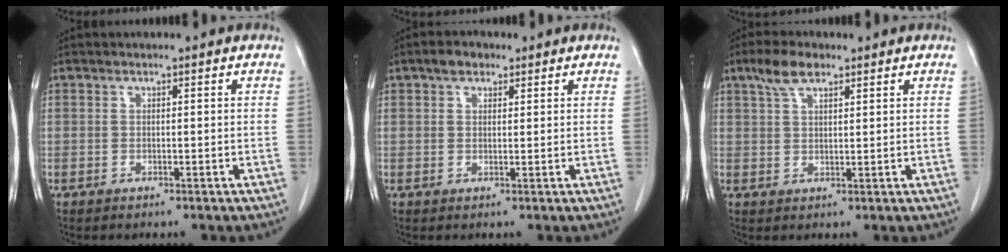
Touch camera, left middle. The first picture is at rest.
{"total": 2.6, "force": [1.7, 1.6, 1.2], "torque": [-0.023, 0.008, 0.027]}
{"total": 4.7, "force": [3.2, 1.8, 3.0], "torque": [-0.068, 0.012, 0.064]}